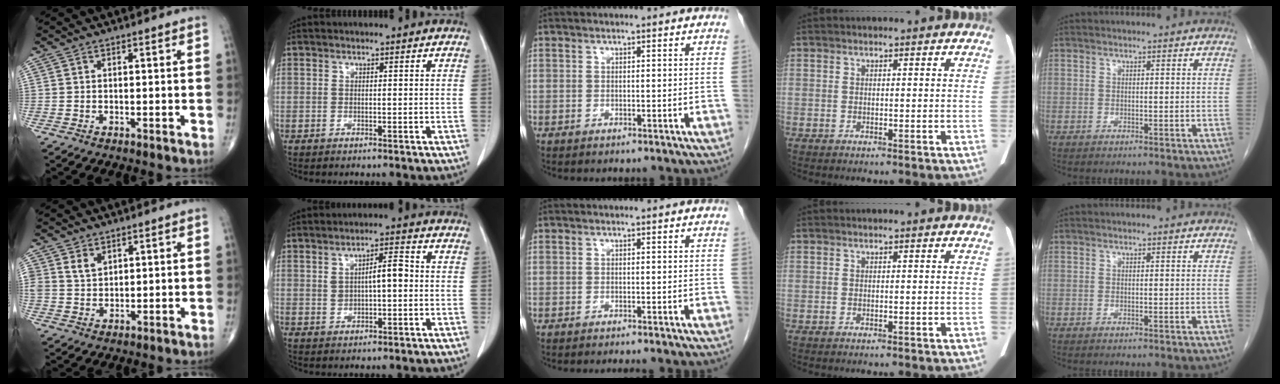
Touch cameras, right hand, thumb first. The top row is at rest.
{"thumb": {"total": 3.6, "force": [2.0, 2.5, 1.7], "torque": [-0.018, -0.015, 0.044]}, "index": {"total": 4.9, "force": [0.4, 1.6, 4.6], "torque": [-0.075, 0.015, 0.010]}, "middle": {"total": 1.2, "force": [-1.0, -0.3, 0.4], "torque": [-0.005, 0.001, -0.015]}}